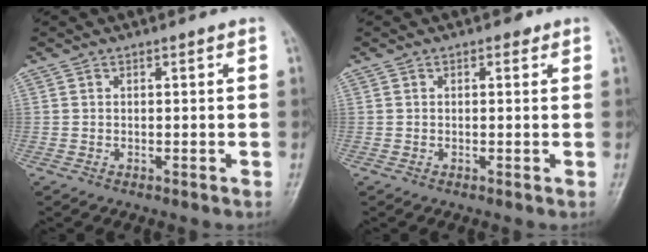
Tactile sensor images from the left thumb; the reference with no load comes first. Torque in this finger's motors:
{"motor_torque": [0.42, -0.41, 0.06, -0.08, -0.01]}